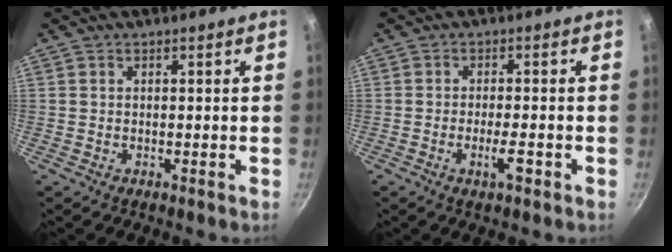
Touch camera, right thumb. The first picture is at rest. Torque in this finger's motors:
{"motor_torque": [-0.13, 0.15, -0.33, 0.03, -0.01]}